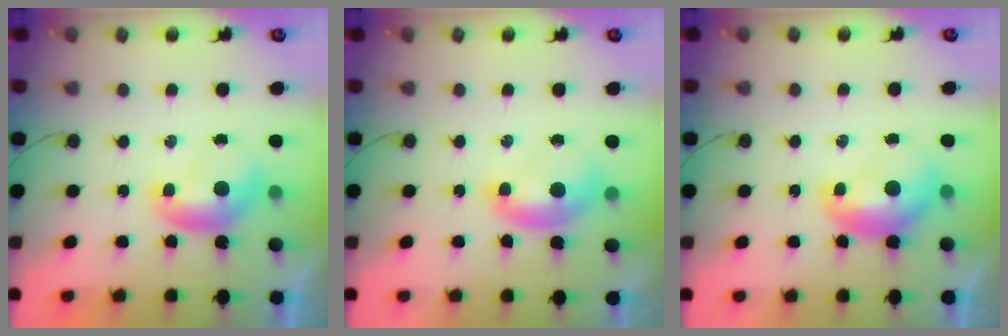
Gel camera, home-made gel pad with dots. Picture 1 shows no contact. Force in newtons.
{"total": 1.7, "press": 1.6, "slide": 0.6}
{"total": 2.1, "press": 2.0, "slide": 0.3}